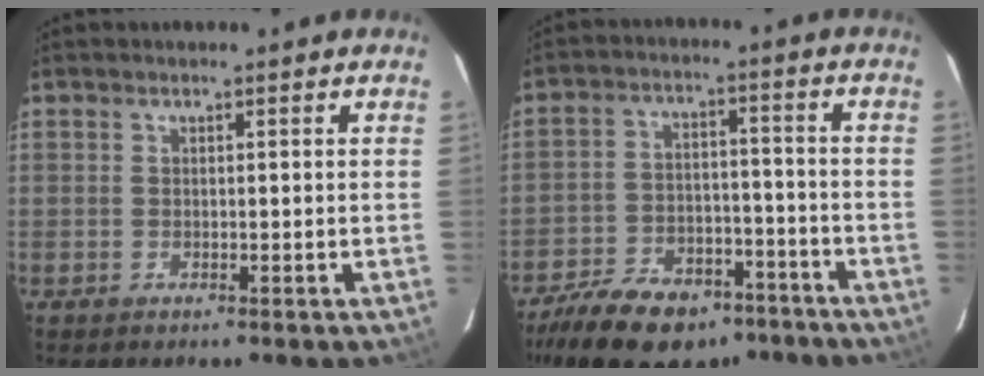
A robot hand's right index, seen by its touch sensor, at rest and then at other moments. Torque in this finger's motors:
{"motor_torque": [1.24, -0.90, 0.63, 0.08]}